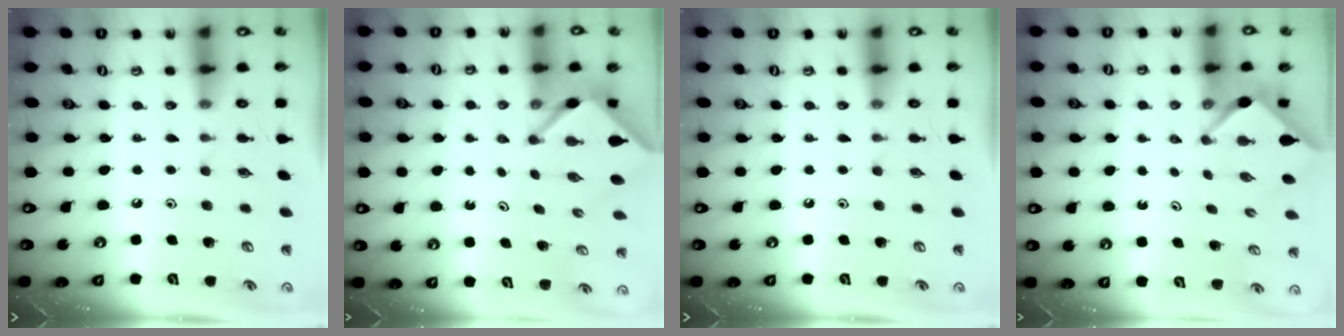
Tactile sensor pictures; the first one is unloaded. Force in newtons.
{"total": 3.5, "press": 3.5, "slide": 0.8}
{"total": 0.0}
{"total": 2.4, "press": 2.4, "slide": 0.2}